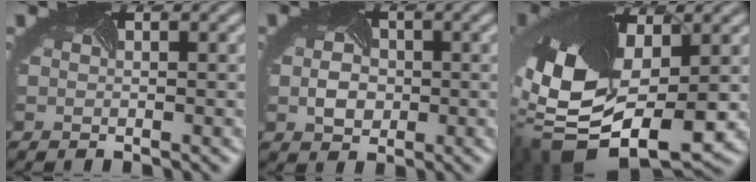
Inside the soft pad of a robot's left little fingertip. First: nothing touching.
{"total": 2.2, "force": [-0.3, 2.0, 0.9], "torque": [-0.030, -0.001, -0.011]}
{"total": 15.1, "force": [-2.1, 8.5, 12.3], "torque": [-0.276, -0.049, -0.016]}